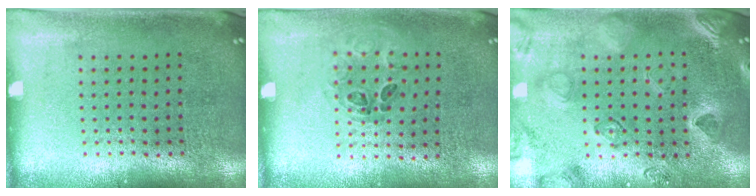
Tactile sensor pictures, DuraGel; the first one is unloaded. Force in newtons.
{"total": 0.9, "press": 0.6, "slide": 0.7}
{"total": 2.3, "press": 2.2, "slide": 0.8}